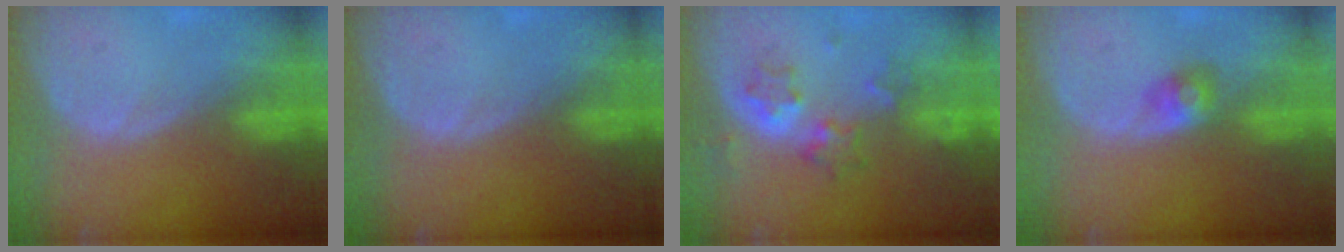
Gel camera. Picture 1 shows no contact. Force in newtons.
{"total": 0.0}
{"total": 6.6, "press": 5.7, "slide": 3.2}
{"total": 2.9, "press": 2.6, "slide": 1.1}